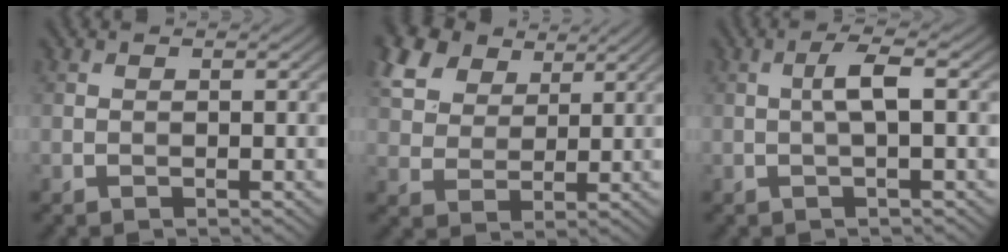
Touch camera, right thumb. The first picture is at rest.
{"total": 8.8, "force": [5.4, 5.5, 4.4], "torque": [-0.128, 0.023, 0.098]}
{"total": 3.0, "force": [0.1, 0.2, 3.0], "torque": [-0.054, 0.011, -0.003]}